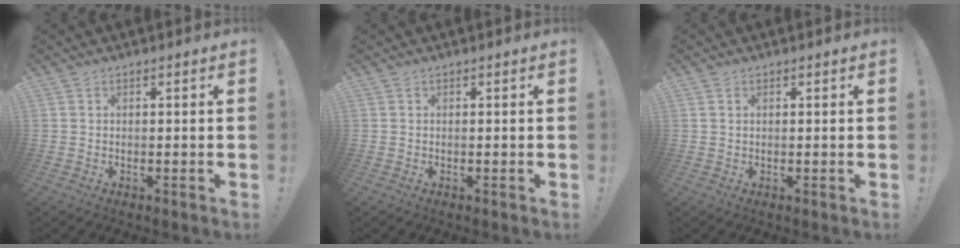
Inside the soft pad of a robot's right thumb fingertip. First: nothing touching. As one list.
[{"total": 0.0}, {"total": 0.8, "force": [0.5, 0.5, 0.4], "torque": [-0.011, 0.003, 0.009]}]